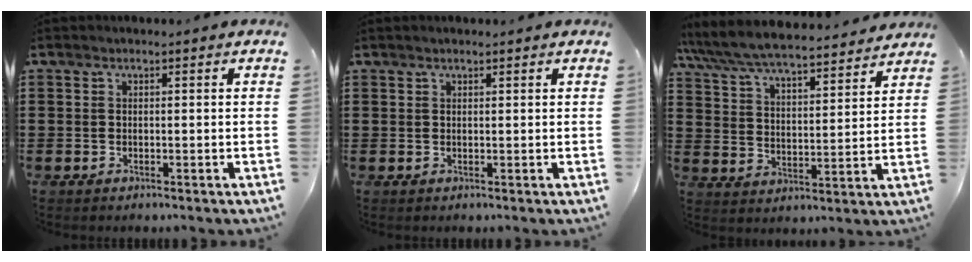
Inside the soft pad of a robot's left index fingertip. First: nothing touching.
{"total": 0.7, "force": [0.6, 0.1, 0.5], "torque": [-0.010, 0.001, 0.011]}
{"total": 6.6, "force": [6.3, 0.5, 1.7], "torque": [-0.061, -0.042, 0.107]}